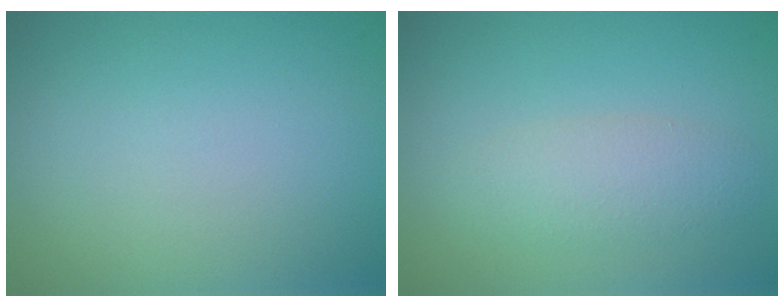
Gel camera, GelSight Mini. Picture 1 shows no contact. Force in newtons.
{"total": 2.6, "press": 2.6, "slide": 0.2}